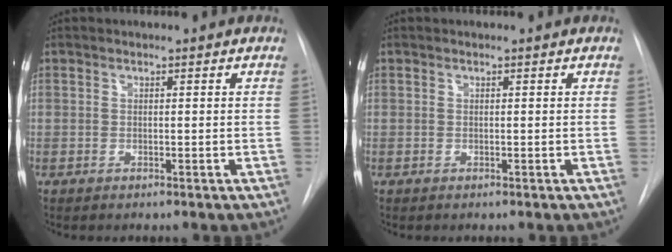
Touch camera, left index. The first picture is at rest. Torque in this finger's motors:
{"motor_torque": [-0.06, -0.03, 0.02, -0.01]}